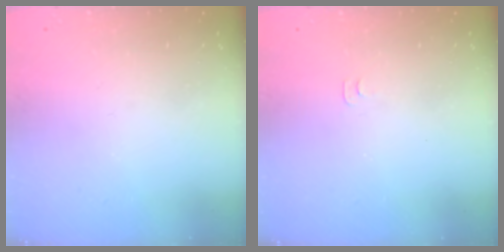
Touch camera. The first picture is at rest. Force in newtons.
{"total": 3.0, "press": 3.0, "slide": 0.3}